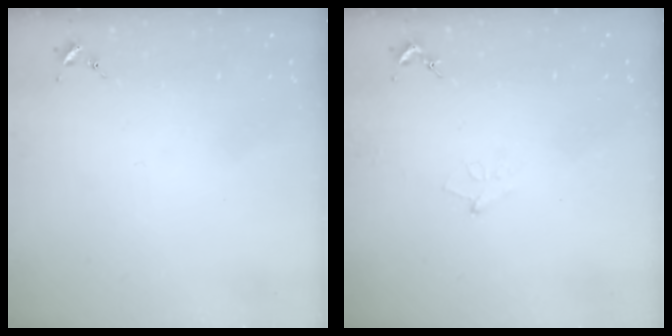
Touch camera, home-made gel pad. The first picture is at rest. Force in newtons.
{"total": 5.3, "press": 5.2, "slide": 1.0}